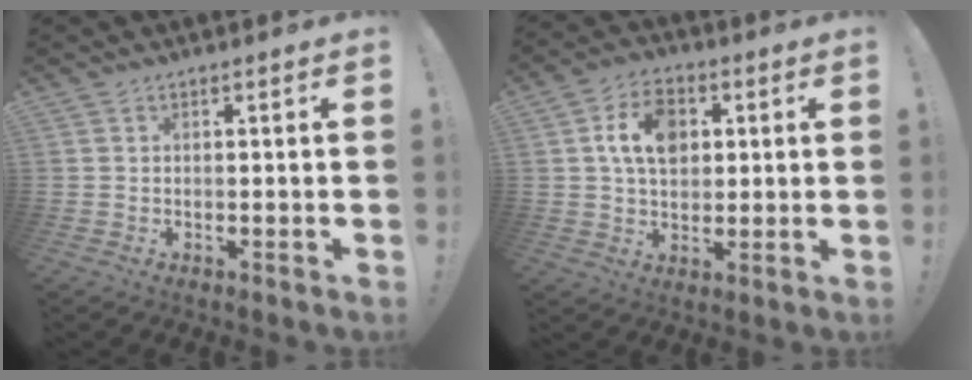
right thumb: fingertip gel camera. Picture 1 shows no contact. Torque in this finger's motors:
{"motor_torque": [0.59, 0.59, 0.05, 0.05, 0.17]}